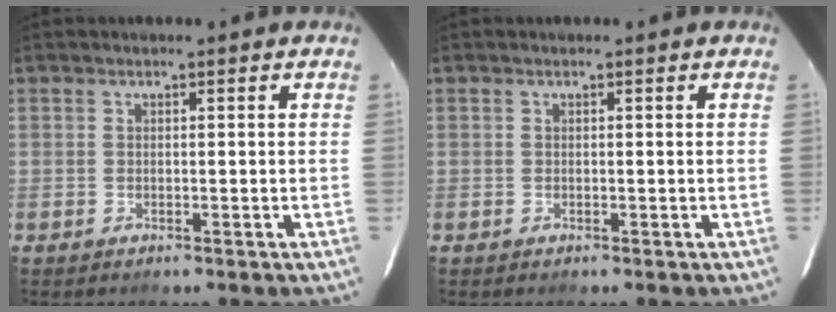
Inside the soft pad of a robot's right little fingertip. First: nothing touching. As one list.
[{"total": 0.0}]